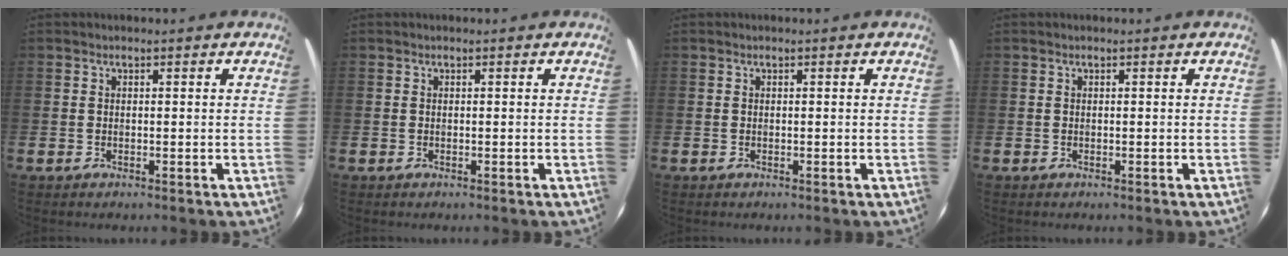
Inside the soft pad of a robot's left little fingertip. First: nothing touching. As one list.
[{"total": 0.0}, {"total": 0.0}, {"total": 0.0}]